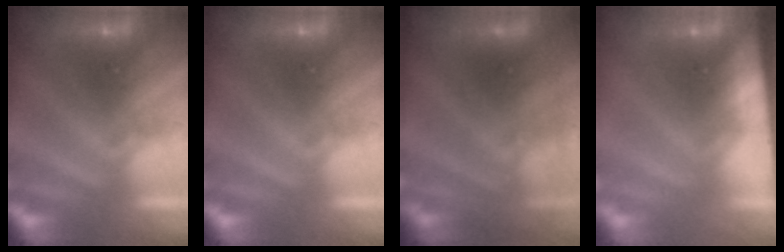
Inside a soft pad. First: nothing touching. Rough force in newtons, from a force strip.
{"total": 0.0}
{"total": 2.9}
{"total": 7.5}